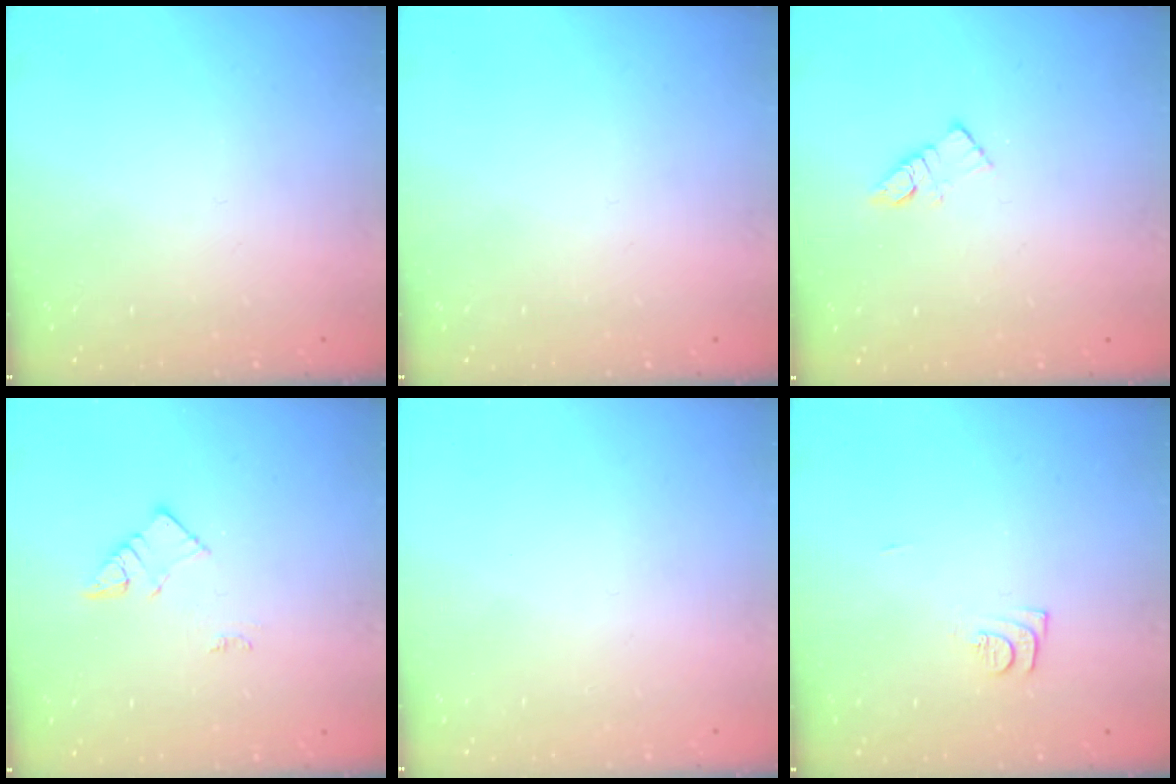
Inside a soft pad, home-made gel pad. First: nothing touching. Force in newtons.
{"total": 0.0}
{"total": 5.7, "press": 5.7, "slide": 0.2}
{"total": 4.6, "press": 4.6, "slide": 0.3}
{"total": 1.6, "press": 1.6, "slide": 0.1}
{"total": 7.0, "press": 7.0, "slide": 0.6}